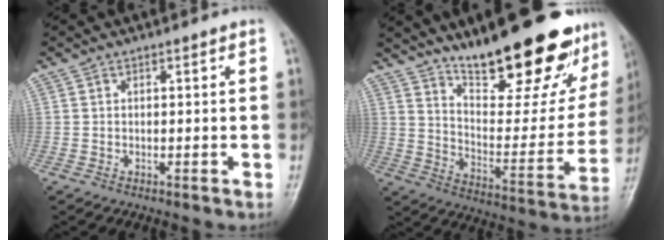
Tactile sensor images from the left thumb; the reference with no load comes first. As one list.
[{"total": 26.2, "force": [18.6, 8.0, 16.7], "torque": [-0.201, -0.103, 0.279]}]